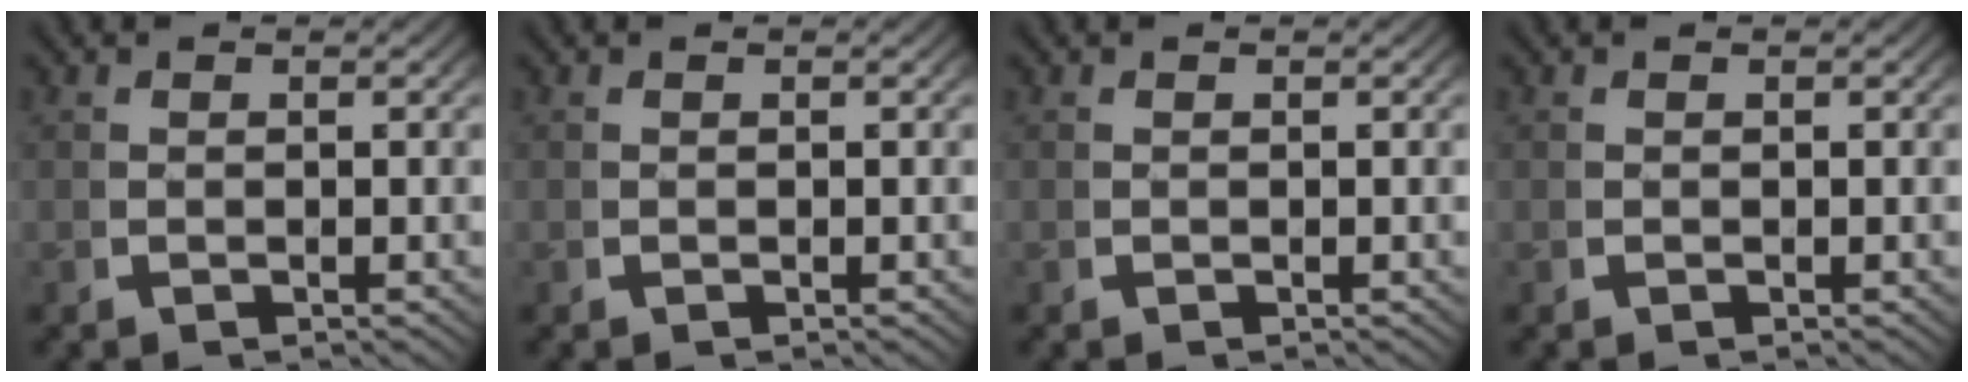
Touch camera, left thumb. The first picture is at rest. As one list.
[{"total": 0.0}, {"total": 0.0}, {"total": 0.0}]